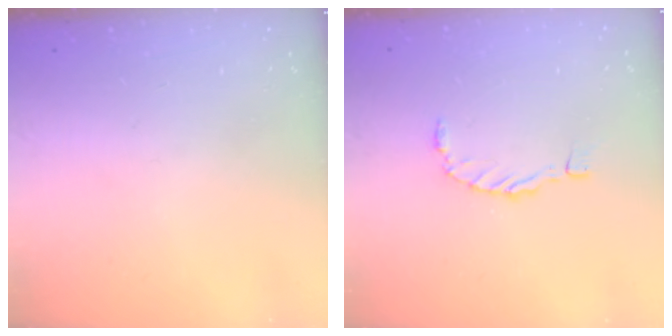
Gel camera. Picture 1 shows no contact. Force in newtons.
{"total": 0.0}